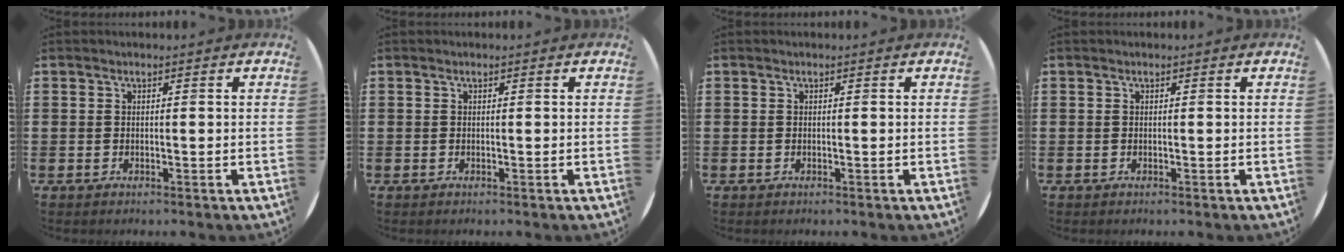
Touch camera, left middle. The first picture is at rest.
{"total": 0.0}
{"total": 0.0}
{"total": 0.0}